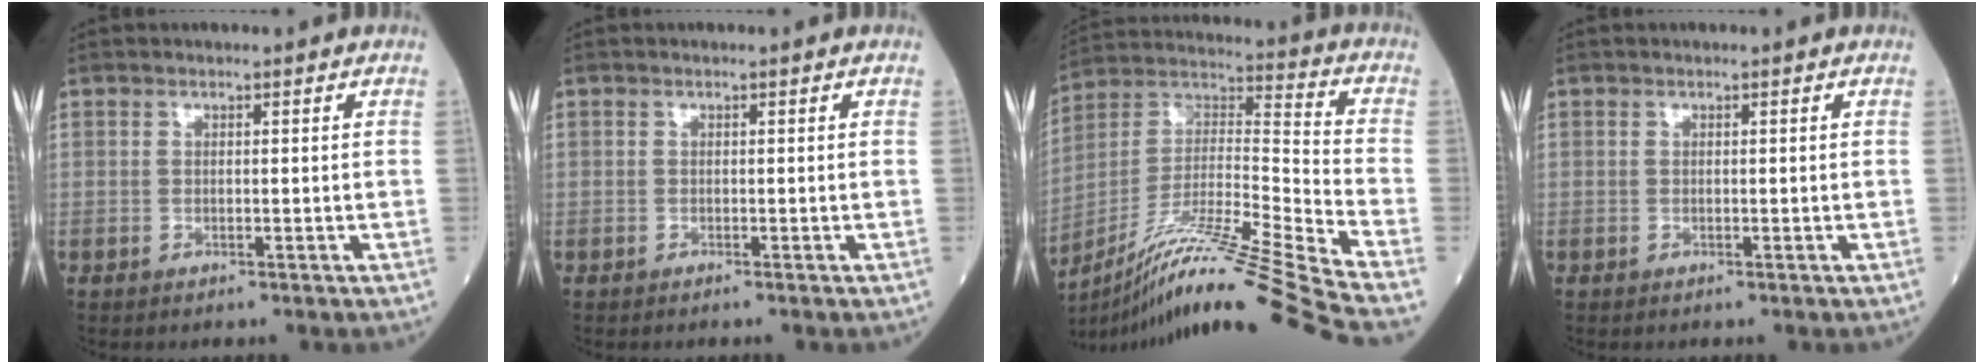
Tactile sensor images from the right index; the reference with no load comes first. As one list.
[{"total": 0.0}, {"total": 25.6, "force": [-20.5, -2.5, 15.2], "torque": [-0.249, -0.026, -0.358]}, {"total": 0.0}]